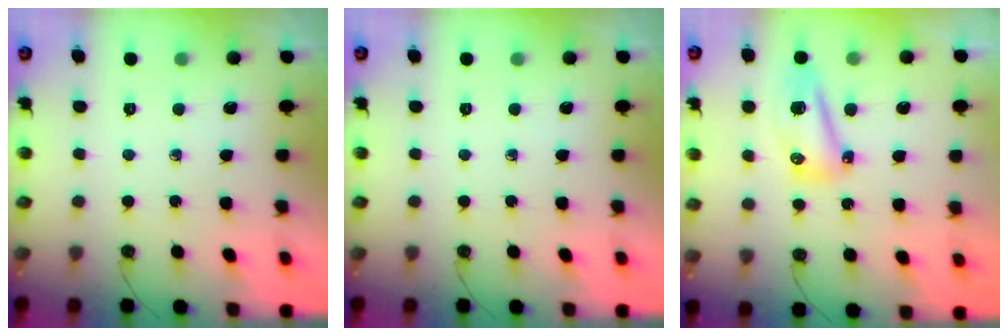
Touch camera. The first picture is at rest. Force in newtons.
{"total": 0.0}
{"total": 10.8, "press": 10.8, "slide": 1.3}